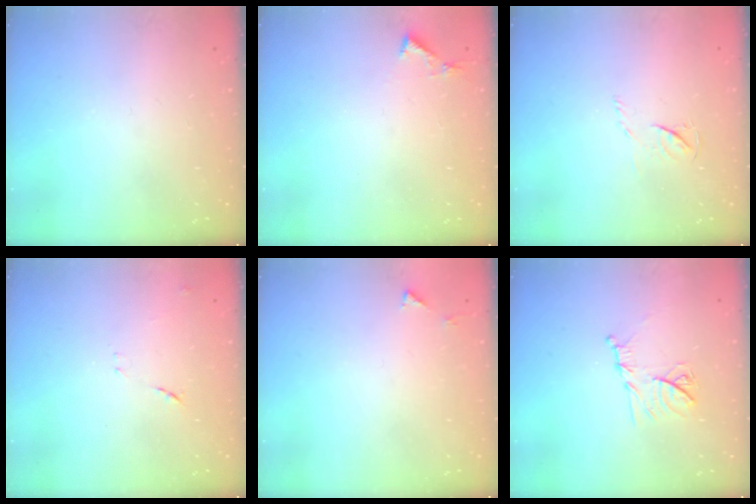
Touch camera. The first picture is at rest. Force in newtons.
{"total": 4.1, "press": 4.1, "slide": 0.5}
{"total": 3.9, "press": 3.9, "slide": 0.4}
{"total": 7.2, "press": 7.2, "slide": 0.6}
{"total": 3.5, "press": 3.5, "slide": 0.3}
{"total": 11.2, "press": 11.2, "slide": 0.5}